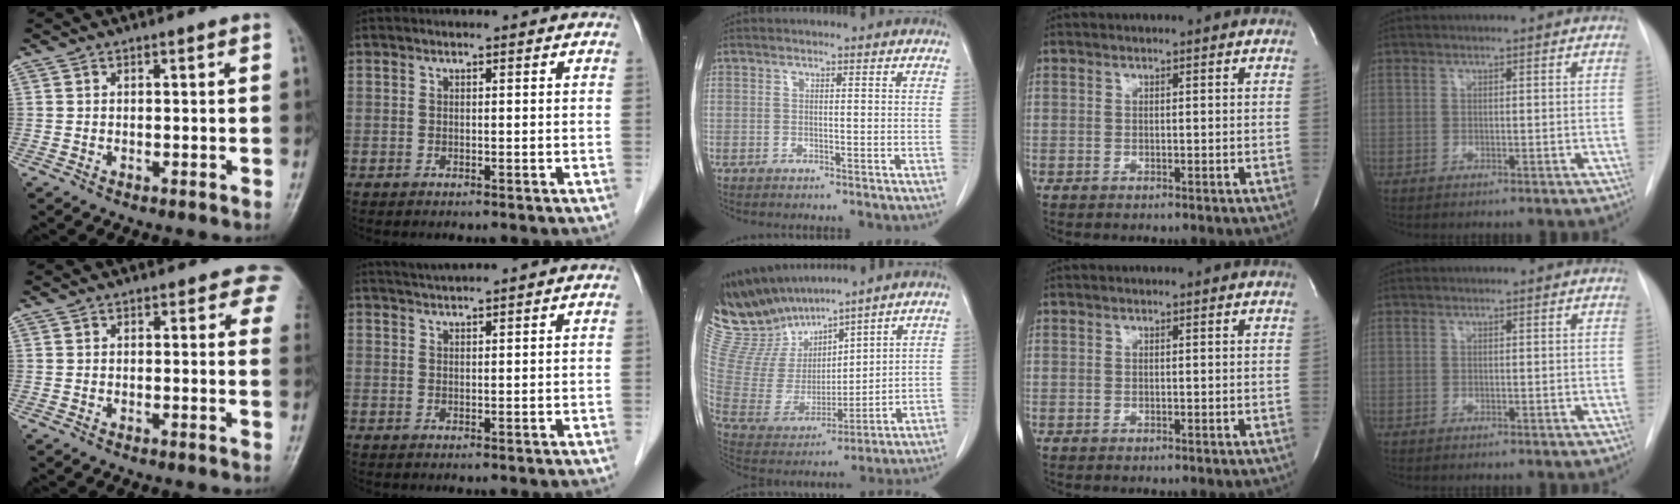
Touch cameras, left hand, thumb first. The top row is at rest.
{"thumb": {"total": 3.8, "force": [2.2, 2.3, 2.0], "torque": [0.012, -0.006, 0.005]}, "index": {"total": 3.5, "force": [3.2, -0.9, 1.1], "torque": [-0.015, 0.021, 0.060]}, "middle": {"total": 14.6, "force": [13.5, 3.7, 4.2], "torque": [-0.103, 0.007, 0.278]}}